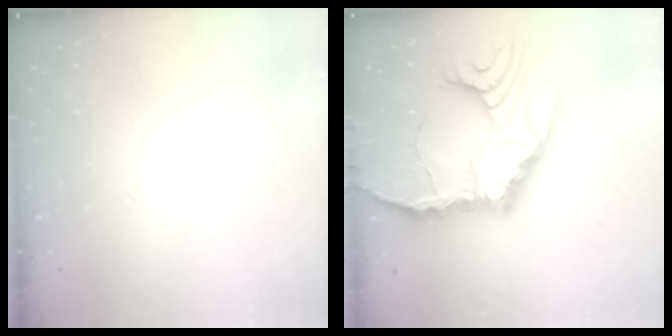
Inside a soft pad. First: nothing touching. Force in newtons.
{"total": 19.6, "press": 19.5, "slide": 2.7}